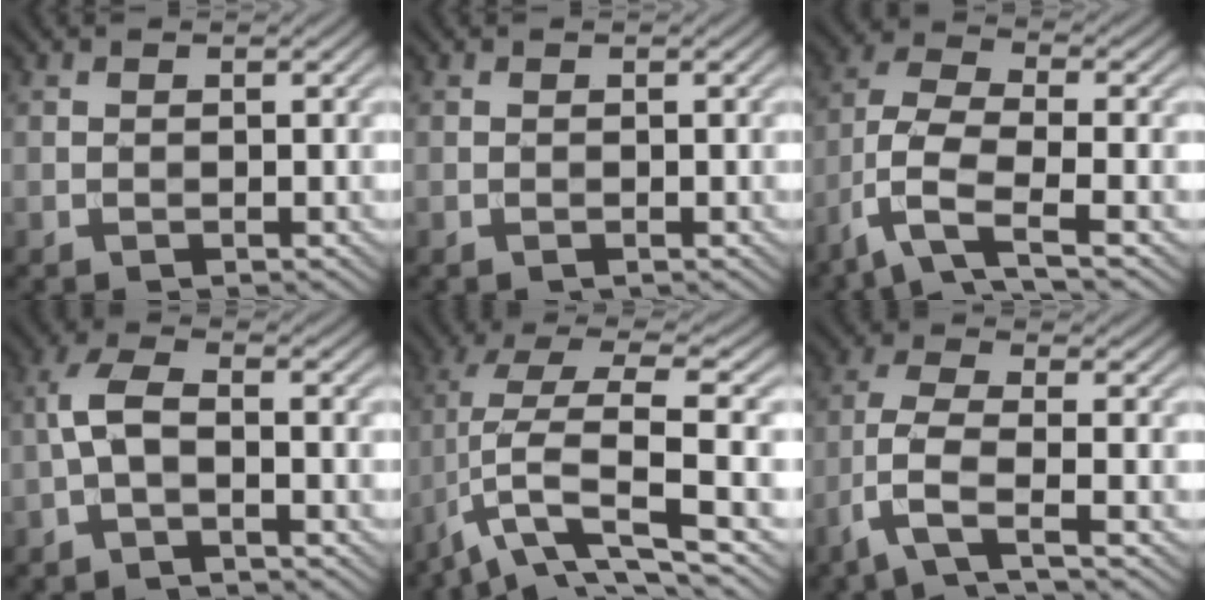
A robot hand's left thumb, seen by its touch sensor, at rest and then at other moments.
{"total": 0.0}
{"total": 7.7, "force": [-4.1, 2.4, 6.1], "torque": [-0.132, 0.000, -0.097]}
{"total": 4.4, "force": [-1.2, 1.5, 3.9], "torque": [-0.093, 0.012, -0.035]}
{"total": 10.8, "force": [-3.4, 2.7, 9.9], "torque": [-0.205, 0.017, -0.053]}
{"total": 5.8, "force": [-3.0, 1.2, 4.8], "torque": [-0.105, 0.001, -0.079]}